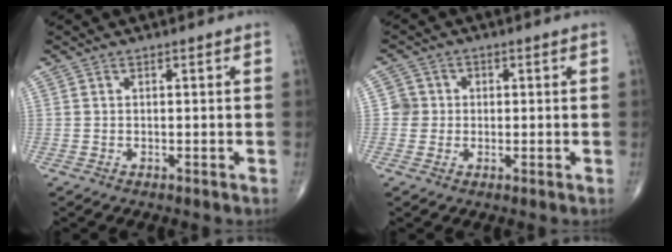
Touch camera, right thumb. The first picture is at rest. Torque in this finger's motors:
{"motor_torque": [0.01, 0.22, 0.35, 0.13, -0.01]}